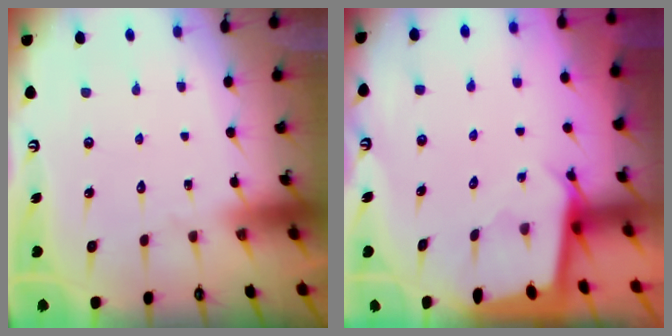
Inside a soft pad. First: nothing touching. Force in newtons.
{"total": 2.4, "press": 2.4, "slide": 0.1}